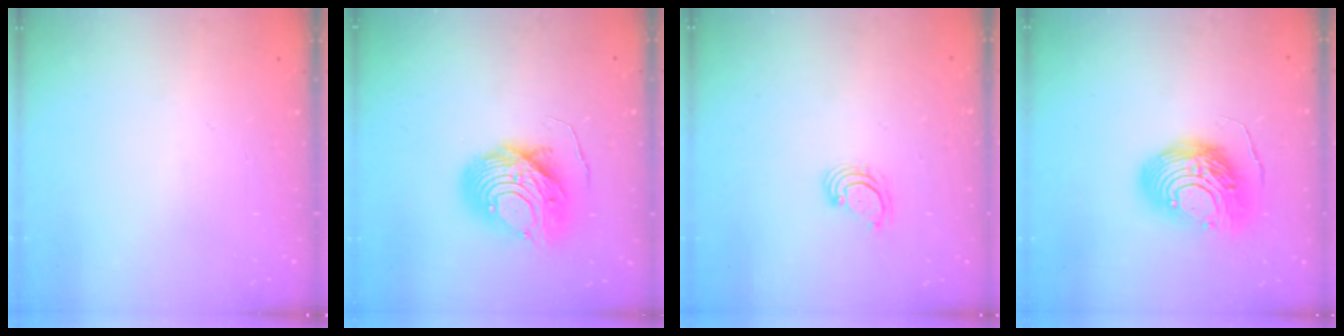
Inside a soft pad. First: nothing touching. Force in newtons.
{"total": 12.2, "press": 12.1, "slide": 1.4}
{"total": 2.9, "press": 2.9, "slide": 0.1}
{"total": 17.7, "press": 17.6, "slide": 1.6}